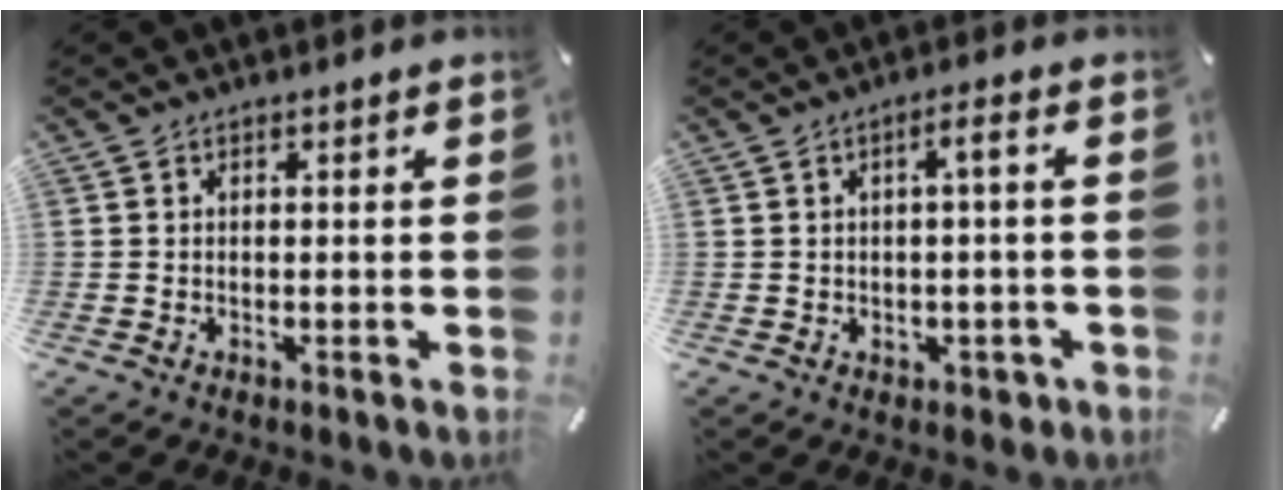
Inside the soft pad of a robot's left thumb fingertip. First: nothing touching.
{"total": 4.2, "force": [0.1, 1.8, 3.8], "torque": [-0.068, 0.005, -0.001]}